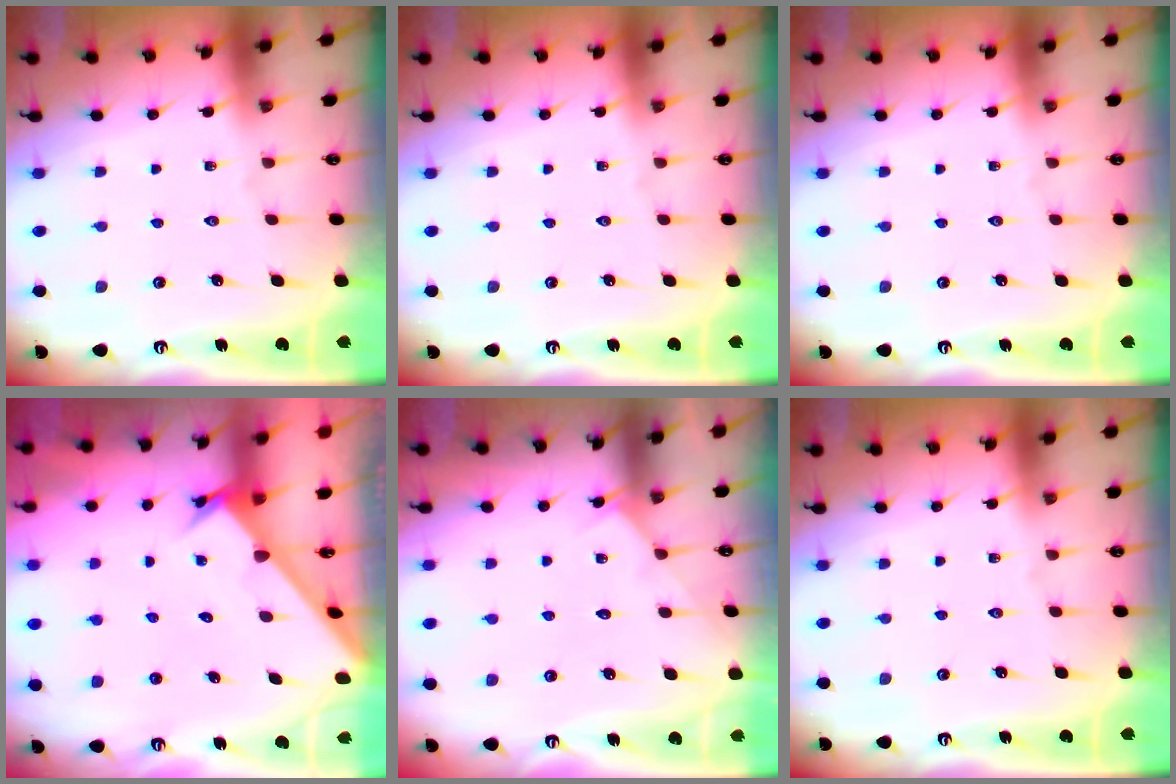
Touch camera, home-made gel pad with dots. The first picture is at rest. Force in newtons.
{"total": 0.0}
{"total": 0.0}
{"total": 2.6, "press": 2.6, "slide": 0.3}
{"total": 2.8, "press": 2.7, "slide": 0.4}
{"total": 0.0}